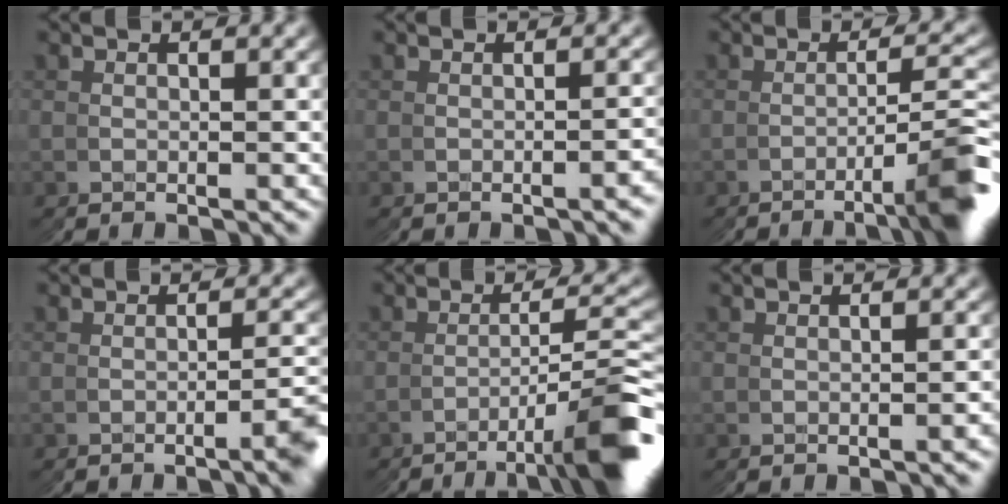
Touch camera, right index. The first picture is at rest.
{"total": 0.8, "force": [-0.5, -0.7, 0.1], "torque": [-0.005, 0.006, -0.007]}
{"total": 4.5, "force": [-2.6, -2.0, 3.2], "torque": [-0.035, 0.021, -0.047]}
{"total": 2.8, "force": [-1.6, 0.0, 2.4], "torque": [-0.023, 0.012, -0.027]}
{"total": 6.3, "force": [-4.0, -1.6, 4.7], "torque": [-0.056, 0.016, -0.066]}
{"total": 0.6, "force": [-0.3, -0.5, -0.1], "torque": [-0.001, 0.004, -0.004]}